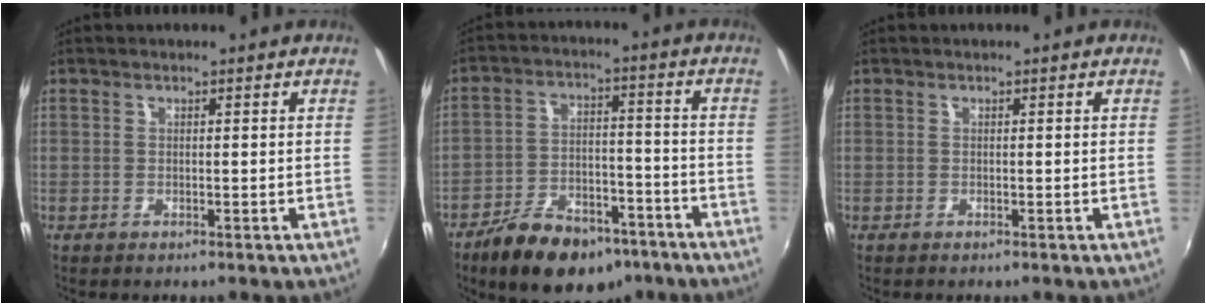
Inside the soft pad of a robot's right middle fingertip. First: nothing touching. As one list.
[{"total": 15.4, "force": [-10.9, 7.5, 7.9], "torque": [-0.157, 0.003, -0.160]}, {"total": 0.0}]